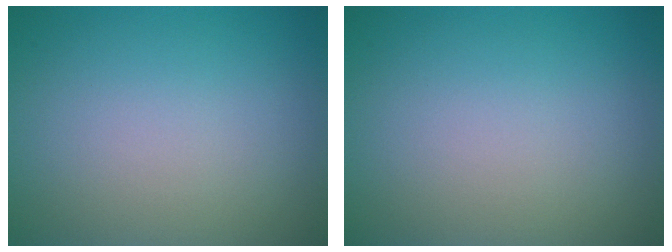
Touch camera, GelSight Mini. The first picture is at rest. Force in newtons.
{"total": 0.0}